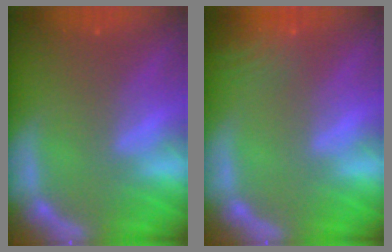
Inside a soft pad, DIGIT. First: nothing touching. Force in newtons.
{"total": 6.1}